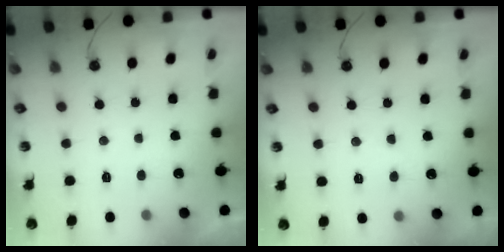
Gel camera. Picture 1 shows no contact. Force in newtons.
{"total": 6.1, "press": 6.0, "slide": 1.0}